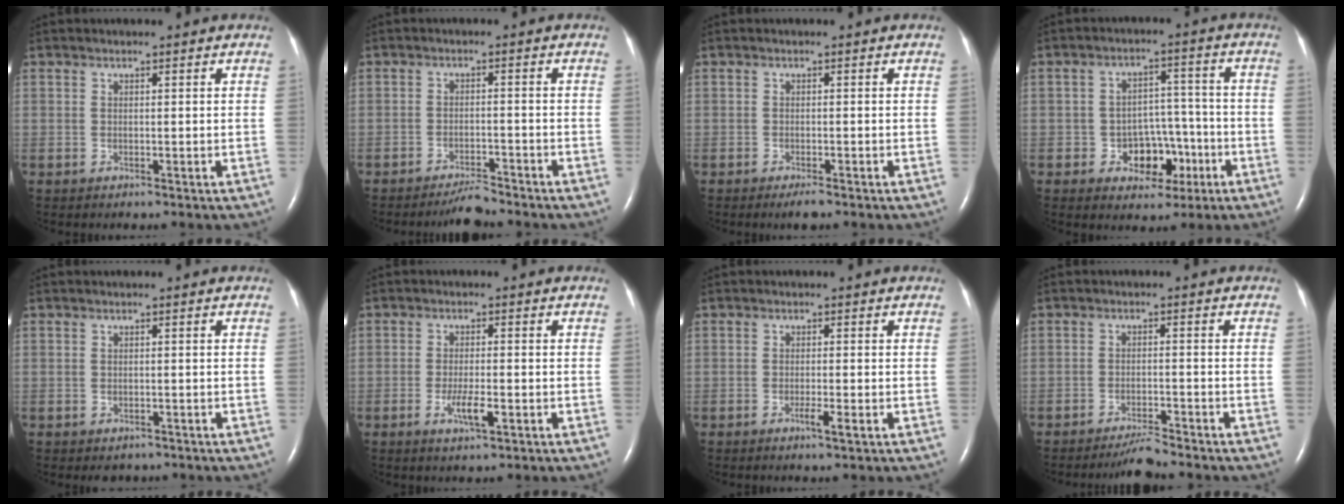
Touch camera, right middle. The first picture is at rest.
{"total": 3.5, "force": [-3.3, 0.2, 1.0], "torque": [-0.021, -0.011, -0.055]}
{"total": 1.8, "force": [-1.3, 0.3, 1.2], "torque": [-0.024, -0.004, -0.020]}
{"total": 6.9, "force": [-2.9, 5.0, 3.9], "torque": [-0.052, 0.028, -0.035]}
{"total": 1.8, "force": [-1.3, 1.1, 0.4], "torque": [-0.006, 0.000, -0.012]}
{"total": 3.7, "force": [-1.4, 0.6, 3.4], "torque": [-0.067, -0.004, -0.024]}
{"total": 1.9, "force": [-0.9, -0.1, 1.7], "torque": [-0.030, -0.004, -0.015]}
{"total": 3.4, "force": [-3.2, -0.3, 1.0], "torque": [-0.022, -0.014, -0.055]}